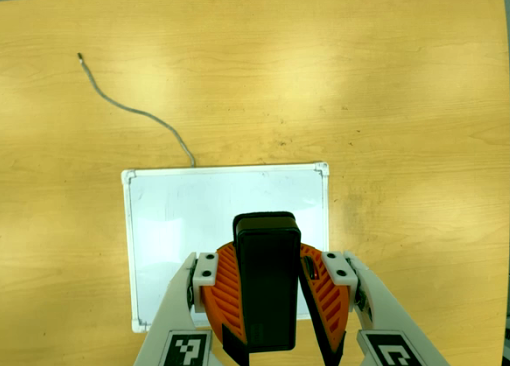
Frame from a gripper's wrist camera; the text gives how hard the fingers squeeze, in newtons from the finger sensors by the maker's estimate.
{"total": 7.7, "left": 8.2, "right": 7.2}